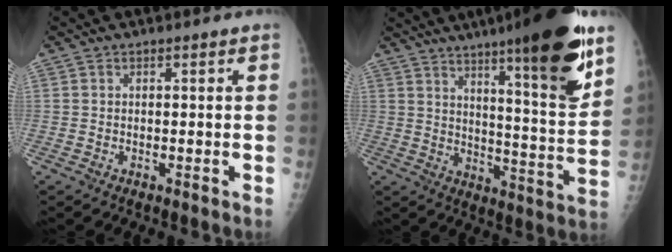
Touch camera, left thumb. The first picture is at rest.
{"total": 20.8, "force": [12.6, 2.5, 16.3], "torque": [-0.214, -0.066, 0.189]}